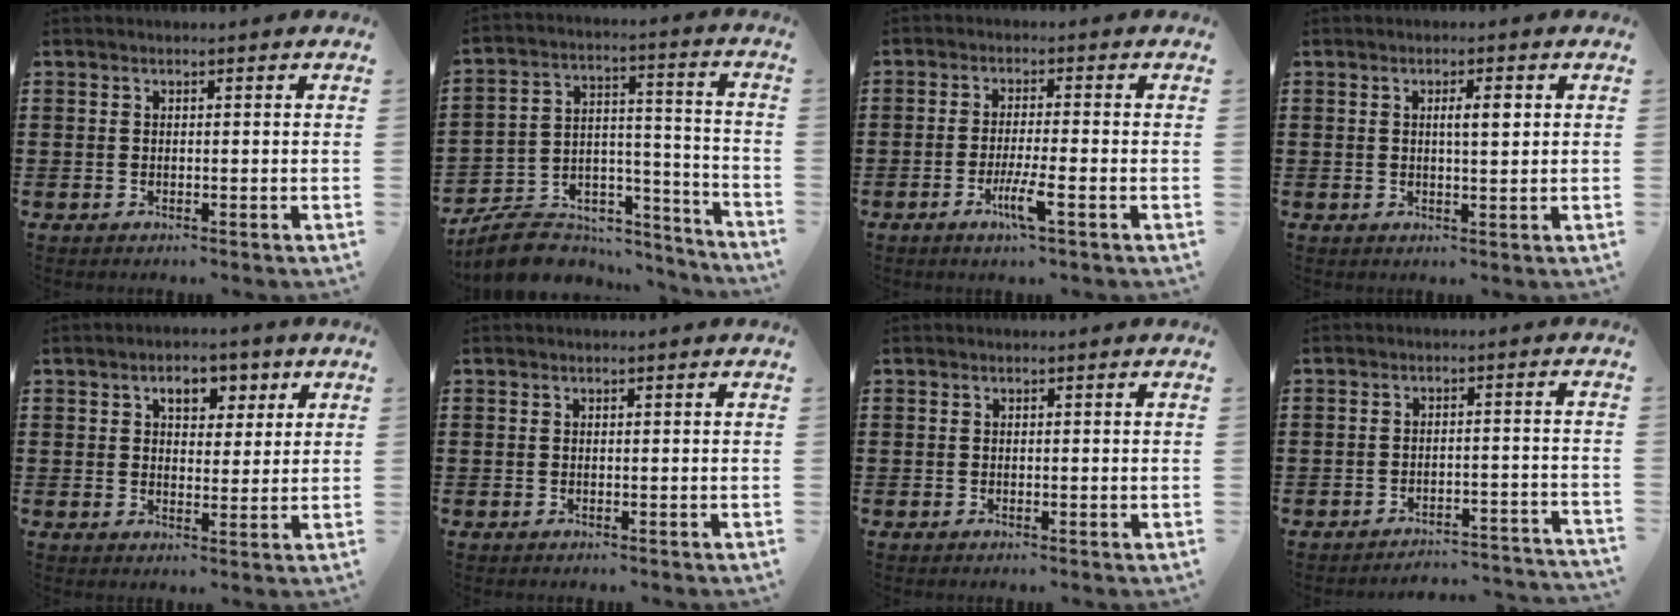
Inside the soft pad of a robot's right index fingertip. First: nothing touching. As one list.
[{"total": 8.7, "force": [-7.5, 3.7, 2.4], "torque": [-0.050, 0.014, -0.141]}, {"total": 5.0, "force": [-2.3, 0.3, 4.4], "torque": [-0.083, -0.013, -0.042]}, {"total": 2.9, "force": [0.7, 0.6, 2.8], "torque": [-0.046, 0.002, 0.006]}, {"total": 4.8, "force": [2.5, 3.0, 2.7], "torque": [-0.045, 0.004, 0.035]}, {"total": 0.0}, {"total": 0.0}, {"total": 3.4, "force": [-3.4, 0.0, 0.3], "torque": [-0.010, -0.002, -0.073]}]